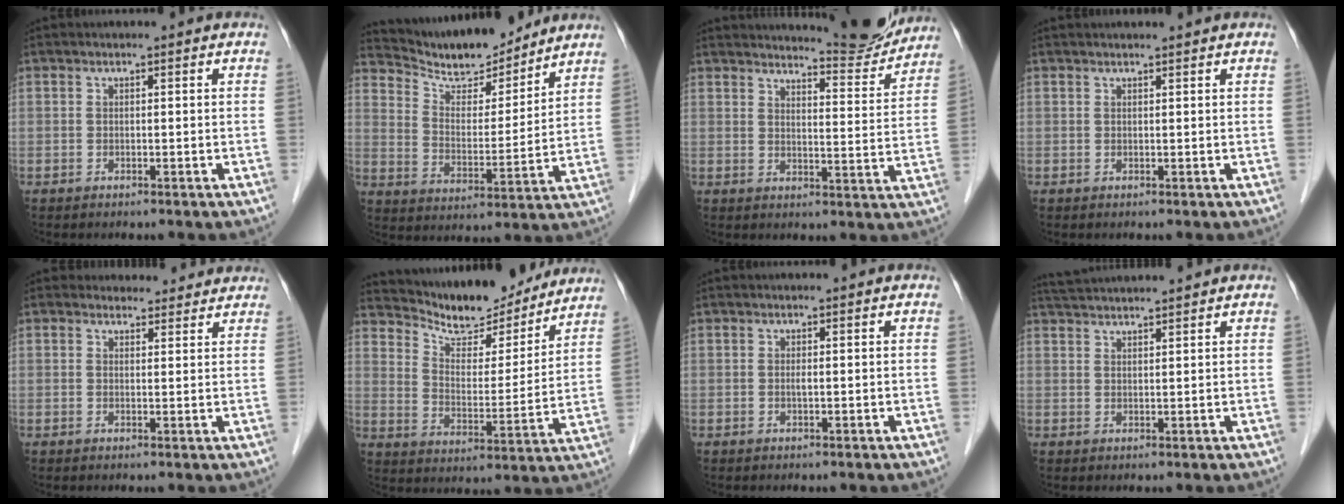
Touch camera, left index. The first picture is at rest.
{"total": 14.3, "force": [13.4, 2.9, 4.1], "torque": [-0.074, -0.008, 0.216]}
{"total": 10.7, "force": [10.4, 0.3, 2.1], "torque": [-0.025, -0.030, 0.128]}
{"total": 3.2, "force": [2.9, -0.1, 1.2], "torque": [-0.011, 0.020, 0.037]}
{"total": 5.1, "force": [4.7, 1.8, 0.0], "torque": [0.009, 0.006, 0.046]}
{"total": 16.1, "force": [15.0, 3.9, 4.4], "torque": [-0.069, -0.014, 0.222]}
{"total": 0.6, "force": [0.0, 0.0, 0.6], "torque": [-0.013, 0.000, -0.001]}
{"total": 8.0, "force": [7.5, -0.6, 2.7], "torque": [-0.049, 0.032, 0.119]}